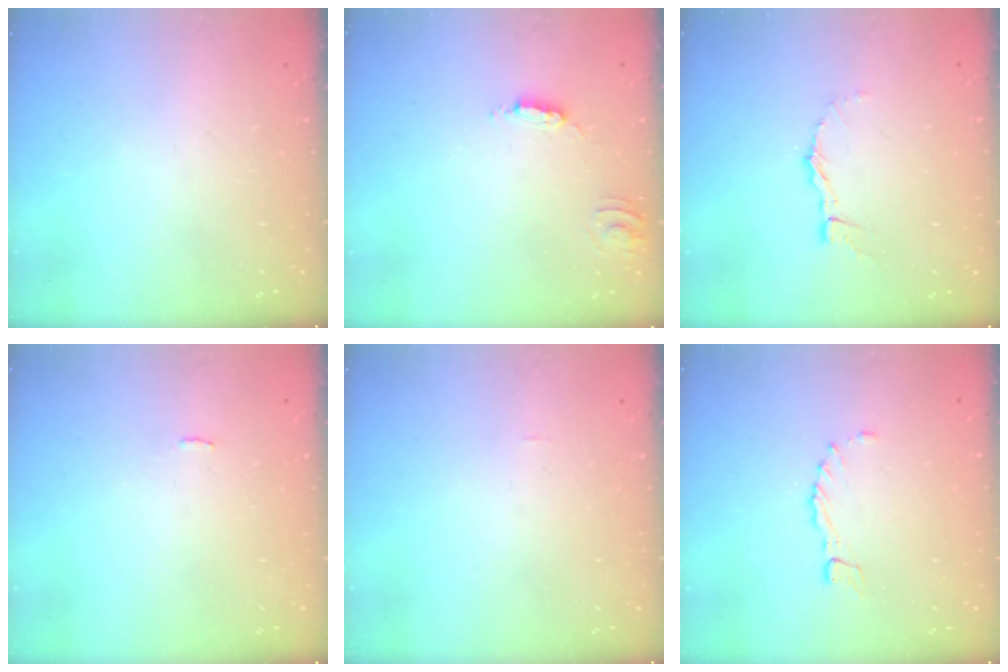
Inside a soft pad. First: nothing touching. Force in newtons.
{"total": 2.5, "press": 2.5, "slide": 0.1}
{"total": 1.6, "press": 1.6, "slide": 0.1}
{"total": 0.0}
{"total": 0.0}
{"total": 1.0, "press": 1.0, "slide": 0.3}